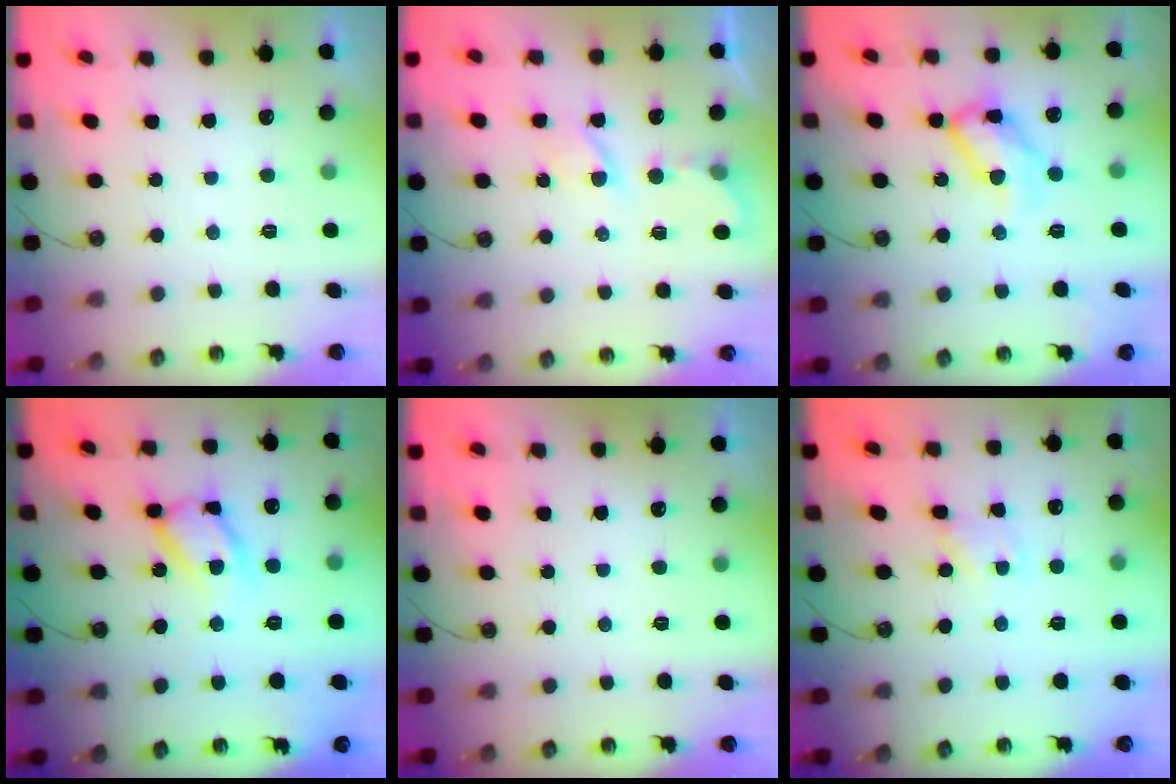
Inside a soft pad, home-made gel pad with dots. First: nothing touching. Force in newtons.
{"total": 4.9, "press": 4.8, "slide": 0.4}
{"total": 13.0, "press": 13.0, "slide": 0.5}
{"total": 14.4, "press": 14.3, "slide": 1.1}
{"total": 0.0}
{"total": 1.1, "press": 1.0, "slide": 0.1}